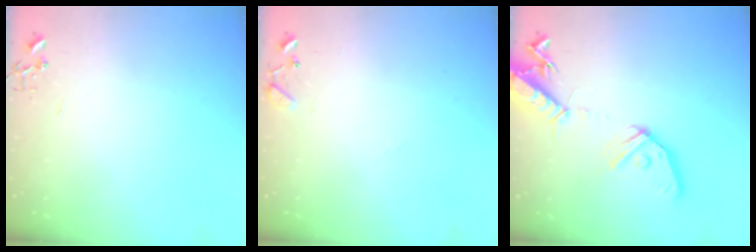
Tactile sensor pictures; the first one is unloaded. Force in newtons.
{"total": 8.4, "press": 8.4, "slide": 0.7}
{"total": 16.6, "press": 16.2, "slide": 3.2}